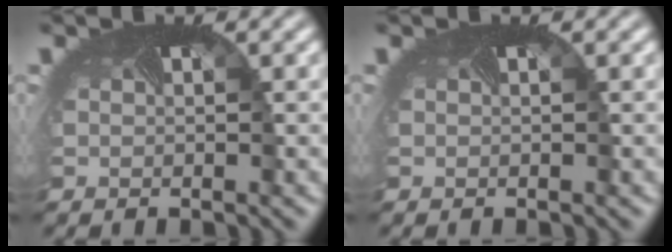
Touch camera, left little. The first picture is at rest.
{"total": 0.0}